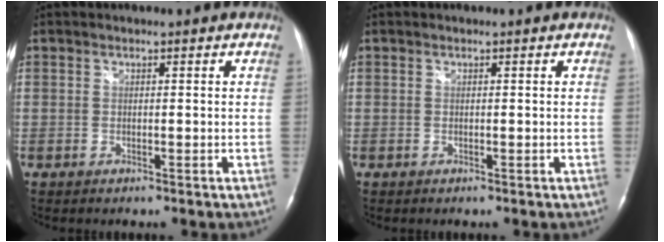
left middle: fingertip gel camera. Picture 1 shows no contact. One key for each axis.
{"total": 0.0}